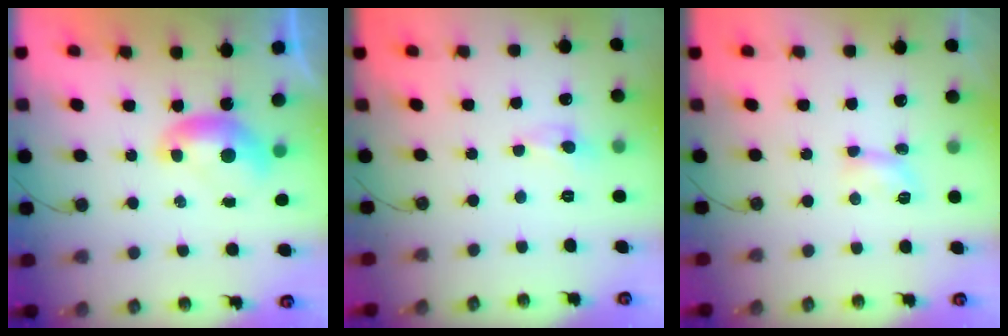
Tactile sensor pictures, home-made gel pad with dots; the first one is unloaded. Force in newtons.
{"total": 0.0}
{"total": 2.9, "press": 2.9, "slide": 0.5}